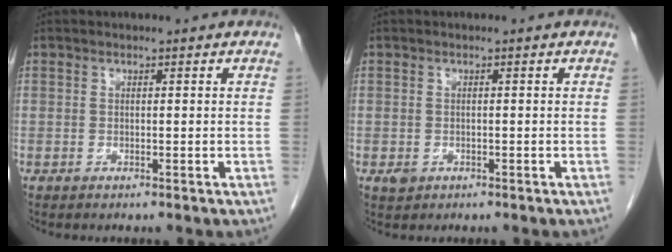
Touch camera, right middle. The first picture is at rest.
{"total": 1.3, "force": [-0.5, 1.1, 0.5], "torque": [-0.010, 0.002, -0.001]}